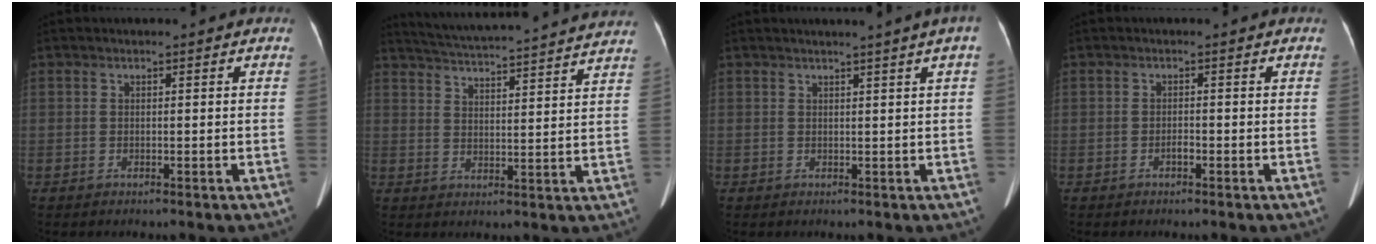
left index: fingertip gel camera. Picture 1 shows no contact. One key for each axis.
{"total": 24.0, "fx": 22.5, "fy": 0.7, "fz": 8.4, "tx": -0.141, "ty": -0.012, "tz": 0.290}
{"total": 3.1, "fx": 2.3, "fy": -0.6, "fz": 2.0, "tx": -0.026, "ty": 0.009, "tz": 0.029}
{"total": 1.0, "fx": -0.7, "fy": 0.3, "fz": 0.5, "tx": -0.012, "ty": -0.001, "tz": -0.014}